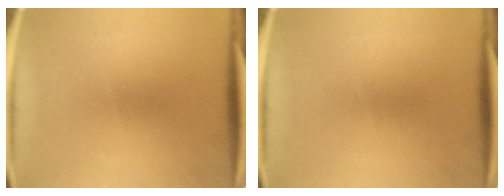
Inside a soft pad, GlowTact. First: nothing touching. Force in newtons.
{"total": 0.0}